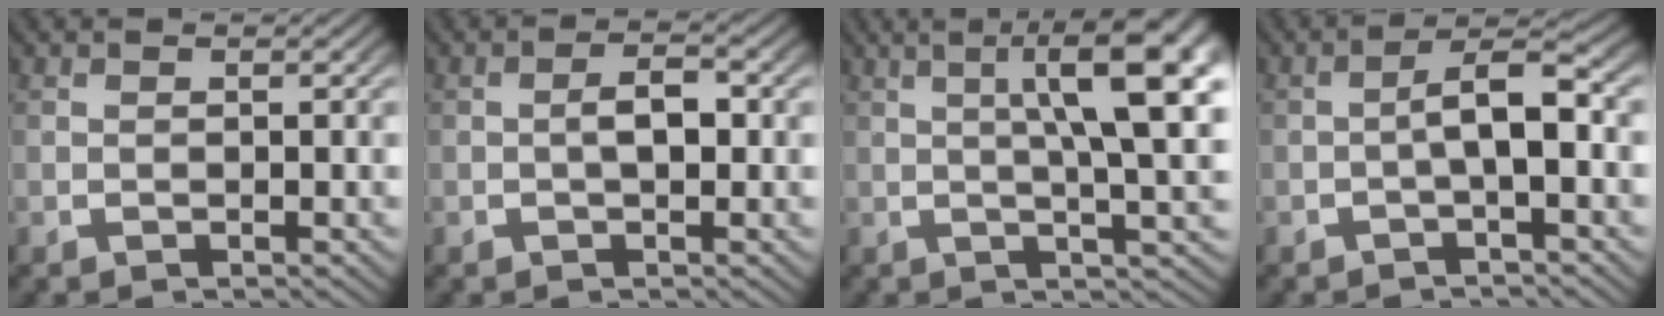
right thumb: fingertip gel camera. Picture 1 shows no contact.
{"total": 2.3, "force": [-0.1, 1.2, 2.0], "torque": [-0.035, 0.000, -0.001]}
{"total": 11.4, "force": [3.6, 4.6, 9.8], "torque": [-0.106, 0.015, 0.039]}
{"total": 4.3, "force": [-0.6, 1.8, 3.8], "torque": [-0.075, -0.004, -0.009]}